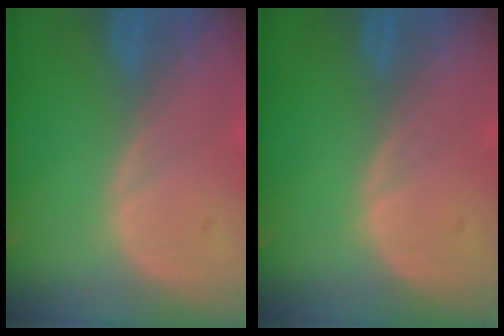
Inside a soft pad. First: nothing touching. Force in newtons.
{"total": 0.0}